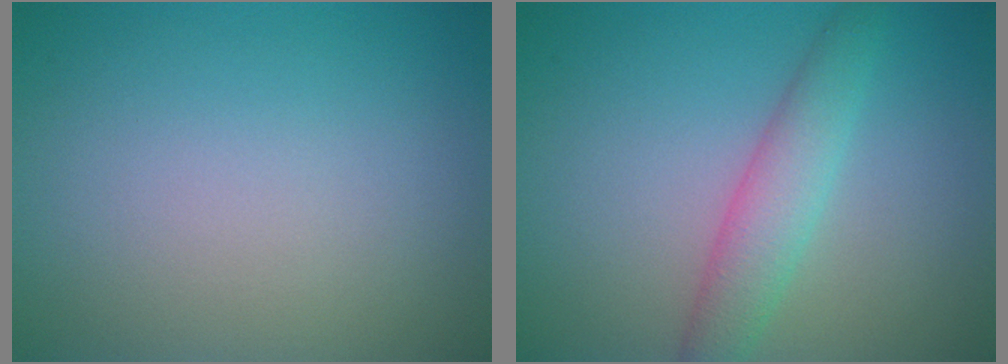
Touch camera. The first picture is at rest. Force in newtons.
{"total": 3.3, "press": 3.3, "slide": 0.1}